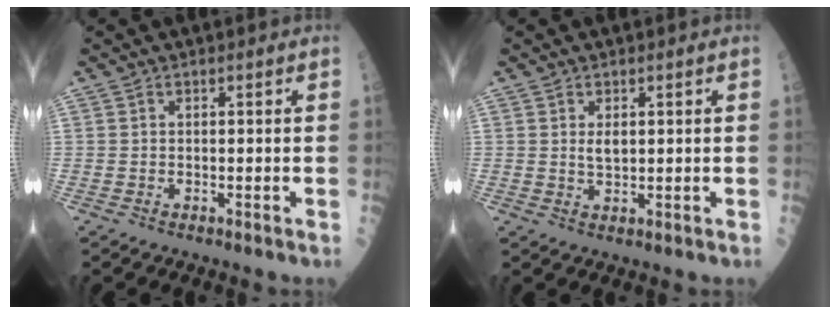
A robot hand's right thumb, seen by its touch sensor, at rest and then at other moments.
{"total": 2.2, "force": [0.7, 1.1, 1.7], "torque": [-0.025, -0.006, 0.014]}